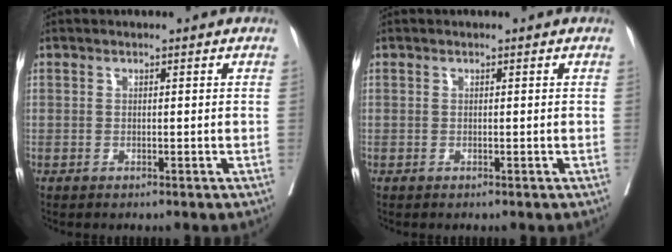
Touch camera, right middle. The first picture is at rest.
{"total": 0.0}